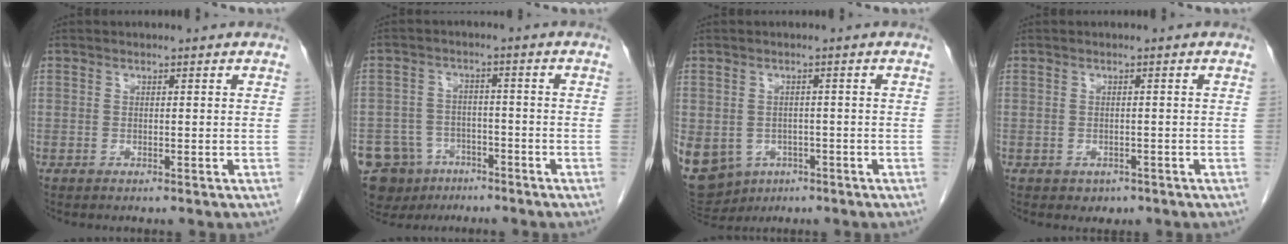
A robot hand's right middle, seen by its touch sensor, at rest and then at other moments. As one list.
[{"total": 9.9, "force": [-6.0, 7.7, 1.8], "torque": [-0.045, 0.017, -0.087]}, {"total": 24.4, "force": [-9.7, 20.2, 9.6], "torque": [-0.357, -0.012, -0.128]}, {"total": 1.5, "force": [-0.8, 1.1, 0.5], "torque": [-0.013, 0.000, -0.003]}]